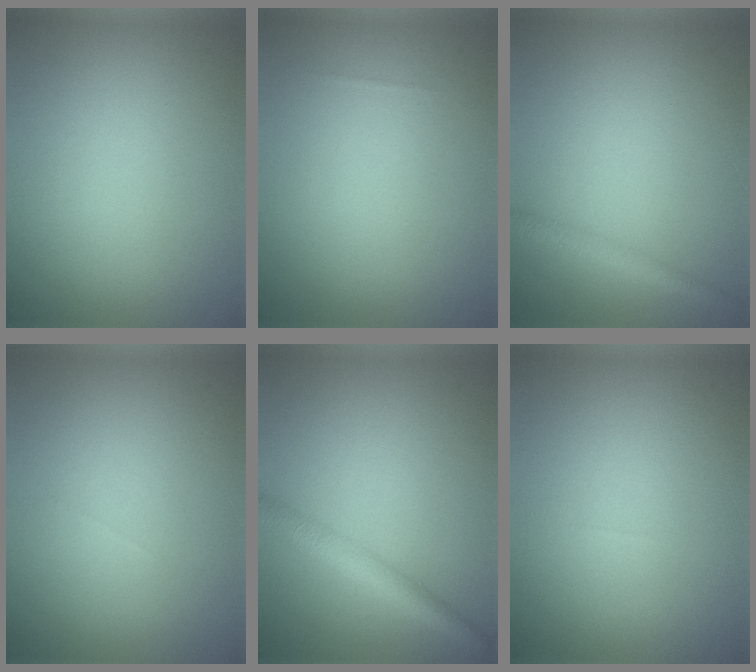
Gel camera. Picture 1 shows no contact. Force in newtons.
{"total": 0.0}
{"total": 1.8, "press": 1.8, "slide": 0.1}
{"total": 0.0}
{"total": 3.5, "press": 3.5, "slide": 0.1}
{"total": 0.0}